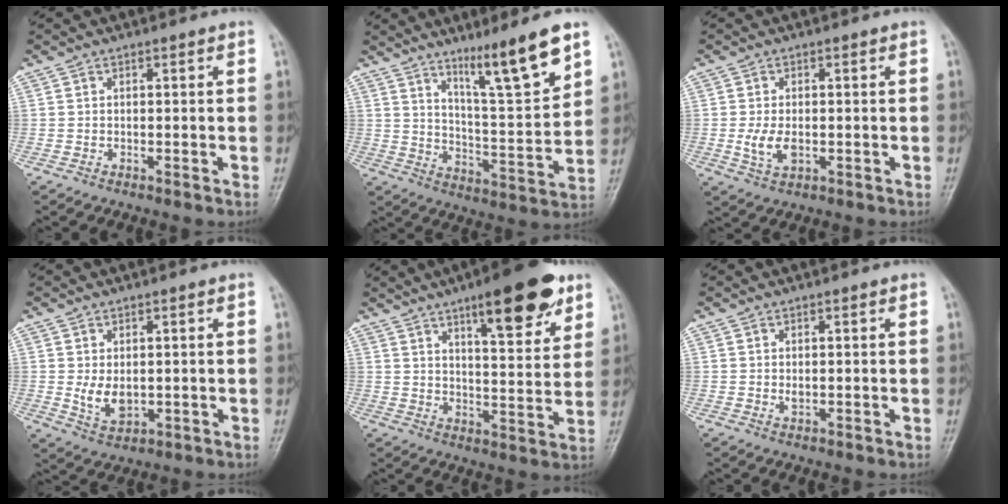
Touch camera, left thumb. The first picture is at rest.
{"total": 13.7, "force": [9.1, 1.1, 10.2], "torque": [-0.154, -0.066, 0.156]}
{"total": 4.4, "force": [-0.5, 2.6, 3.6], "torque": [-0.073, -0.009, -0.007]}
{"total": 5.0, "force": [0.3, 3.2, 3.8], "torque": [-0.057, -0.014, 0.016]}
{"total": 15.7, "force": [9.4, 4.6, 11.7], "torque": [-0.137, -0.045, 0.136]}
{"total": 1.3, "force": [0.4, 0.7, 1.1], "torque": [-0.015, -0.003, 0.010]}